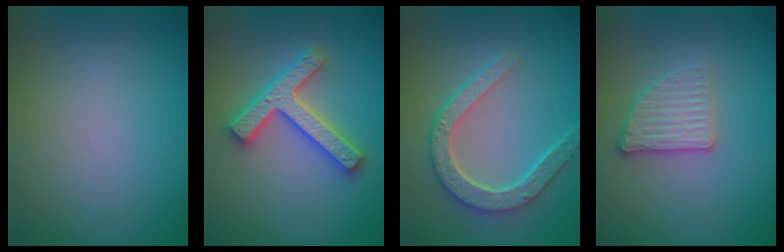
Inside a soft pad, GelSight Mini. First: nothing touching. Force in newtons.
{"total": 4.7, "press": 4.6, "slide": 0.9}
{"total": 4.8, "press": 3.7, "slide": 3.0}
{"total": 2.7, "press": 2.5, "slide": 1.0}